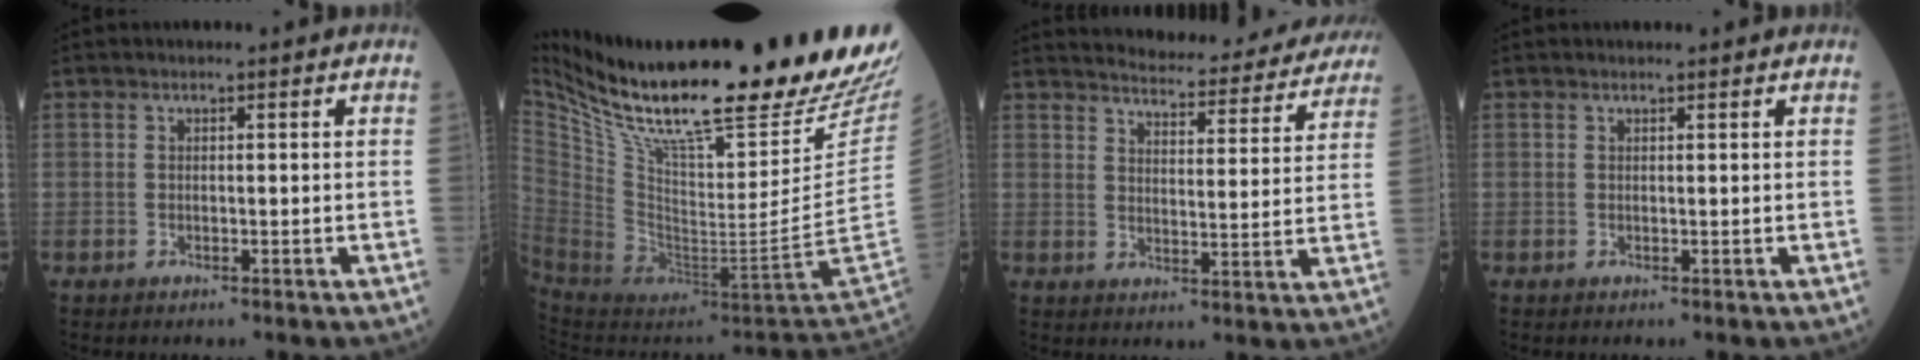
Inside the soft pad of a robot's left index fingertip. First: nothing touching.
{"total": 34.2, "force": [25.2, 2.5, 23.1], "torque": [-0.355, -0.048, 0.394]}
{"total": 22.4, "force": [21.0, 3.7, 6.8], "torque": [-0.088, -0.036, 0.252]}
{"total": 1.1, "force": [1.1, 0.0, 0.3], "torque": [-0.009, 0.009, 0.017]}